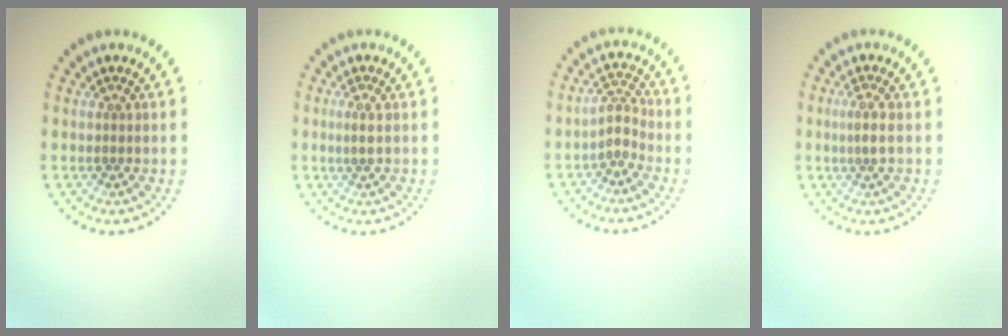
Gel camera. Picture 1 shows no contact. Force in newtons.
{"total": 0.9, "press": 0.7, "slide": 0.5}
{"total": 1.9, "press": 1.3, "slide": 1.3}
{"total": 1.7, "press": 1.3, "slide": 1.1}